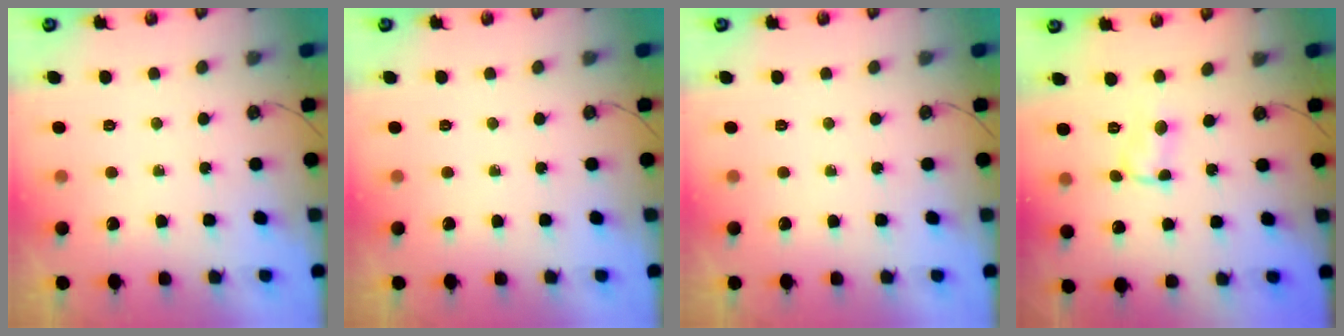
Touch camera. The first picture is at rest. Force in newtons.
{"total": 0.0}
{"total": 0.0}
{"total": 1.4, "press": 1.4, "slide": 0.1}